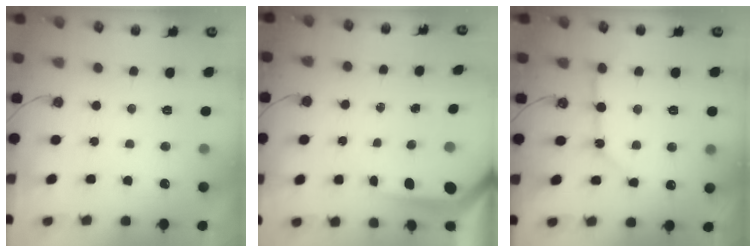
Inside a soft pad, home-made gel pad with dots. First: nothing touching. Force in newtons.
{"total": 7.5, "press": 7.5, "slide": 0.7}
{"total": 10.6, "press": 10.5, "slide": 1.2}